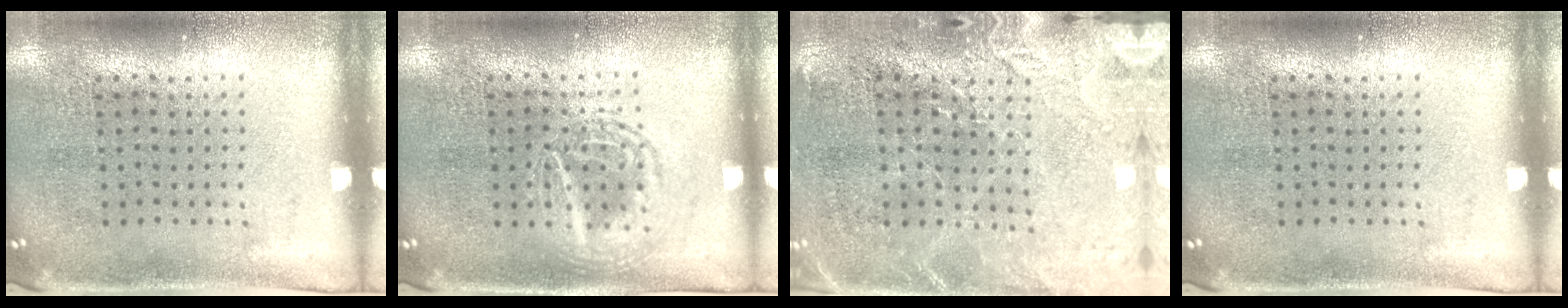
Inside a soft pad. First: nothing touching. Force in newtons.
{"total": 2.6, "press": 2.6, "slide": 0.3}
{"total": 2.8, "press": 2.6, "slide": 0.9}
{"total": 0.0}